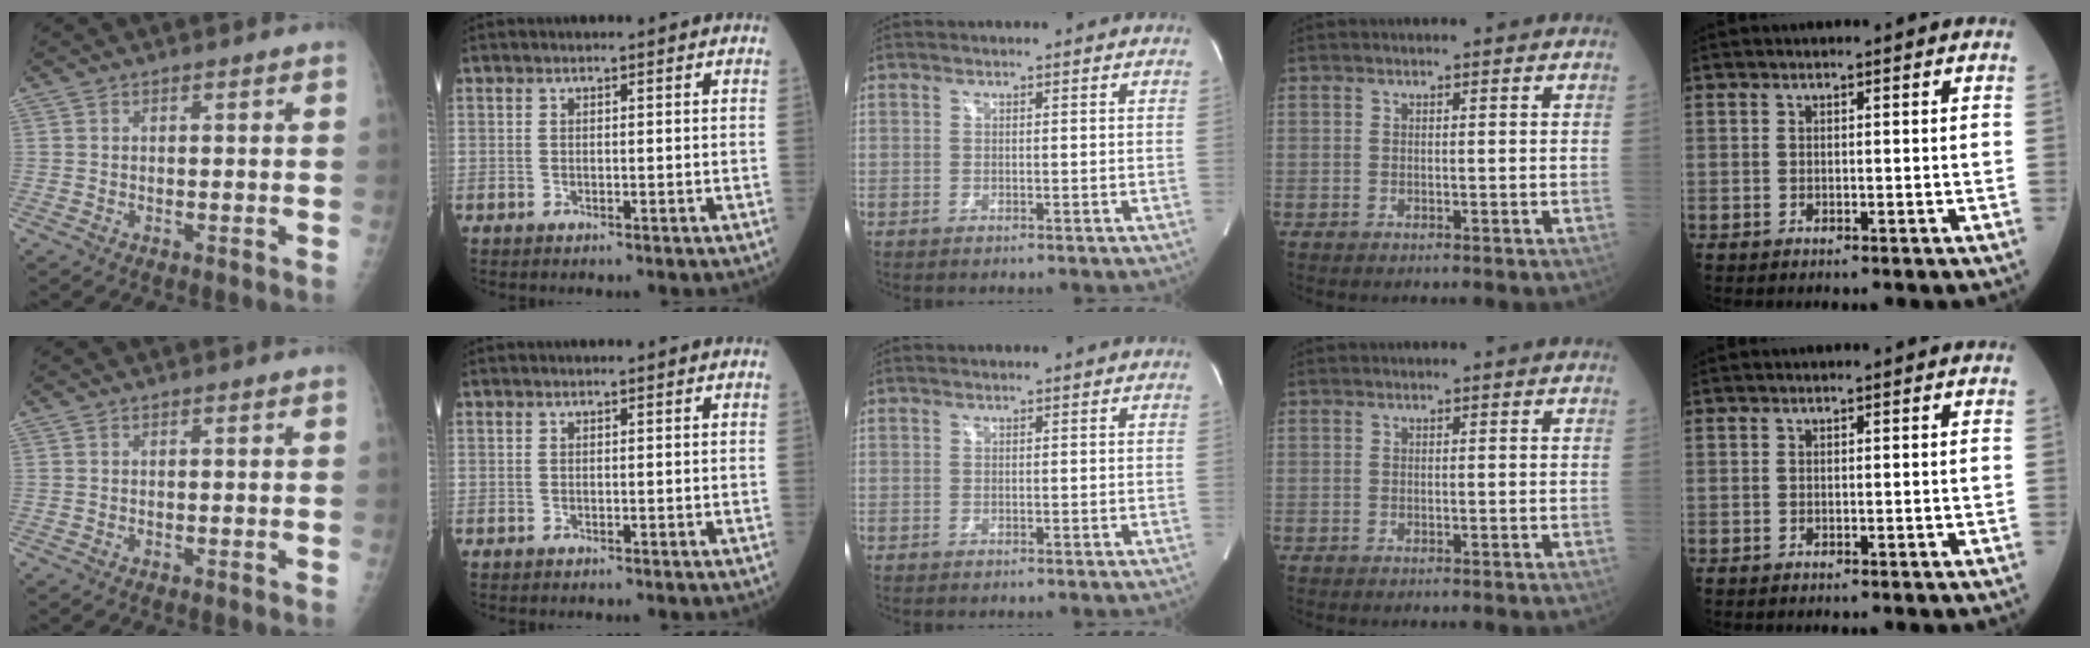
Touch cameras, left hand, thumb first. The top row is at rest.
{}